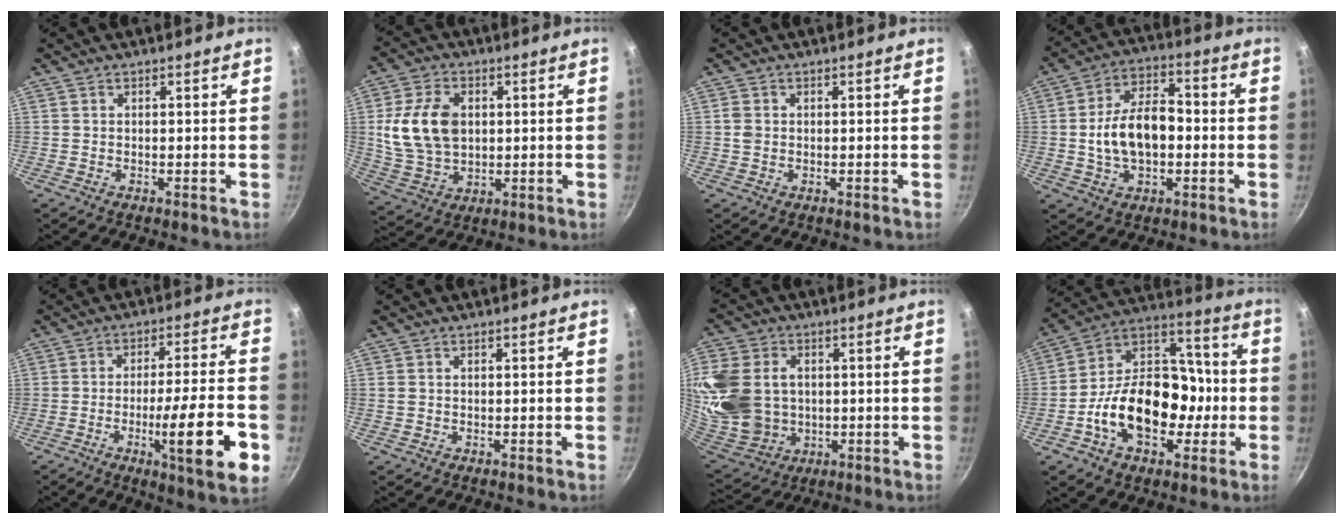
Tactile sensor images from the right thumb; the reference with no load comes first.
{"total": 13.4, "force": [1.9, 9.3, 9.4], "torque": [-0.166, -0.005, 0.044]}
{"total": 1.6, "force": [0.0, 1.3, 0.8], "torque": [-0.013, 0.003, -0.002]}
{"total": 13.1, "force": [-1.2, 7.9, 10.4], "torque": [-0.160, 0.032, -0.025]}
{"total": 13.7, "force": [-5.1, 2.2, 12.6], "torque": [-0.168, 0.025, -0.074]}
{"total": 0.8, "force": [0.1, 0.7, 0.4], "torque": [-0.006, 0.002, 0.001]}
{"total": 19.7, "force": [1.8, 15.4, 12.2], "torque": [-0.264, -0.001, 0.049]}
{"total": 21.5, "force": [-4.9, 14.8, 14.8], "torque": [-0.200, 0.059, -0.088]}